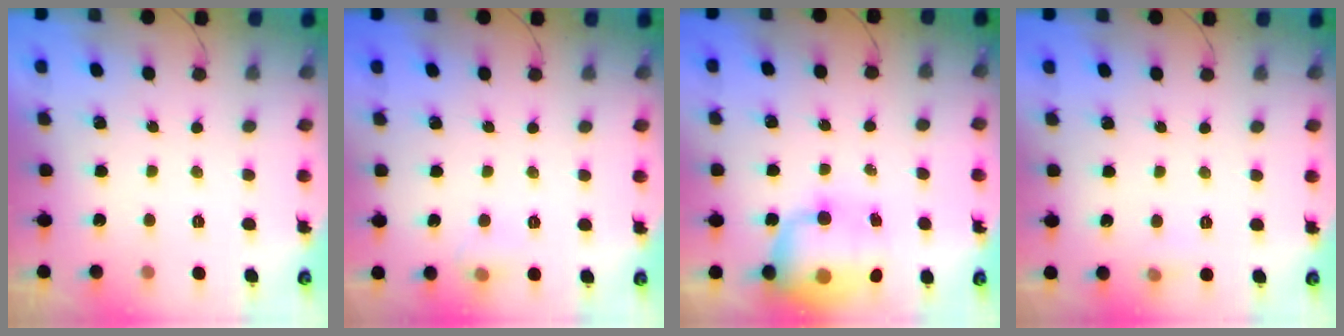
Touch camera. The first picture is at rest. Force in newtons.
{"total": 5.5, "press": 5.3, "slide": 1.5}
{"total": 14.7, "press": 14.2, "slide": 3.5}
{"total": 4.8, "press": 4.3, "slide": 2.1}